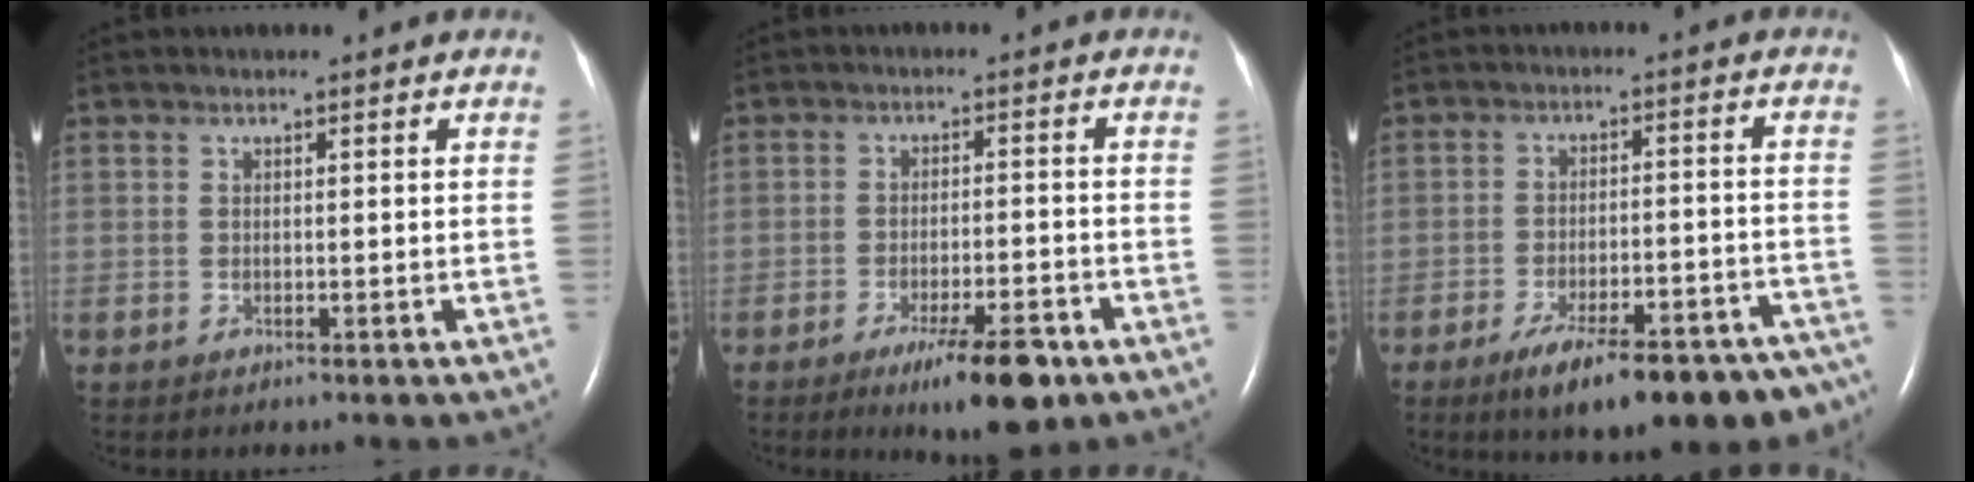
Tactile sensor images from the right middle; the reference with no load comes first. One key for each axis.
{"total": 8.4, "fx": -5.3, "fy": 1.4, "fz": 6.4, "tx": -0.102, "ty": -0.012, "tz": -0.078}
{"total": 18.4, "fx": -14.5, "fy": 5.0, "fz": 10.2, "tx": -0.086, "ty": 0.021, "tz": -0.194}